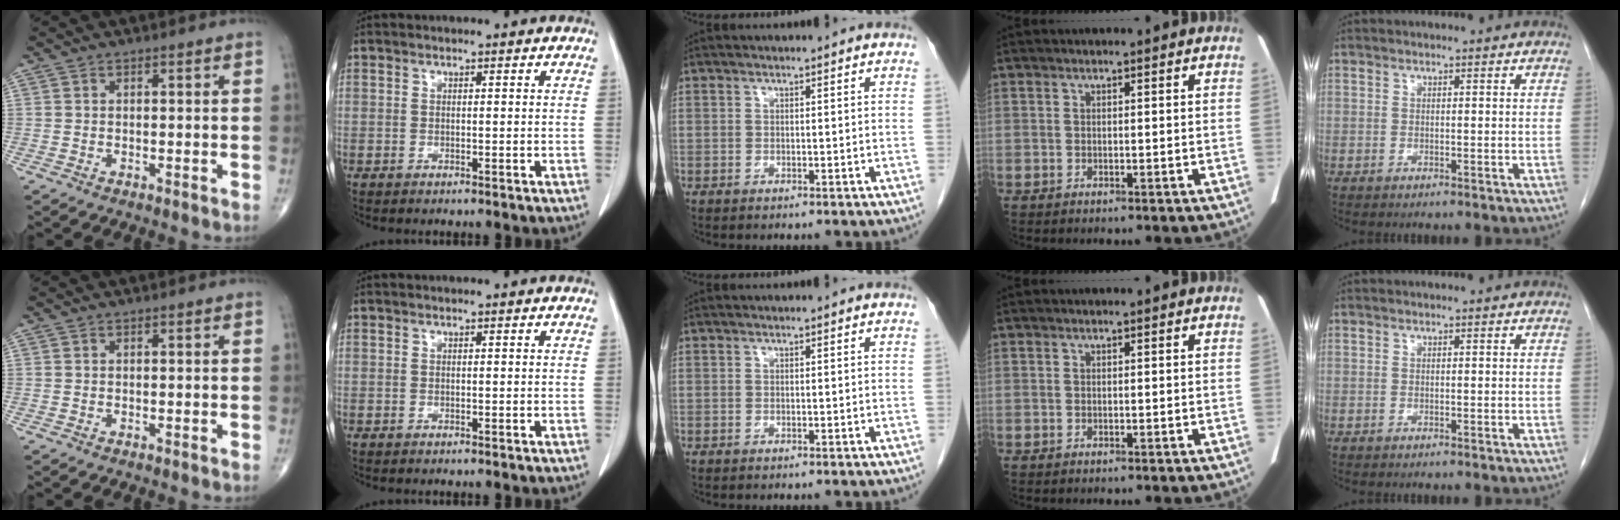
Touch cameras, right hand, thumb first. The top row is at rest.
{}